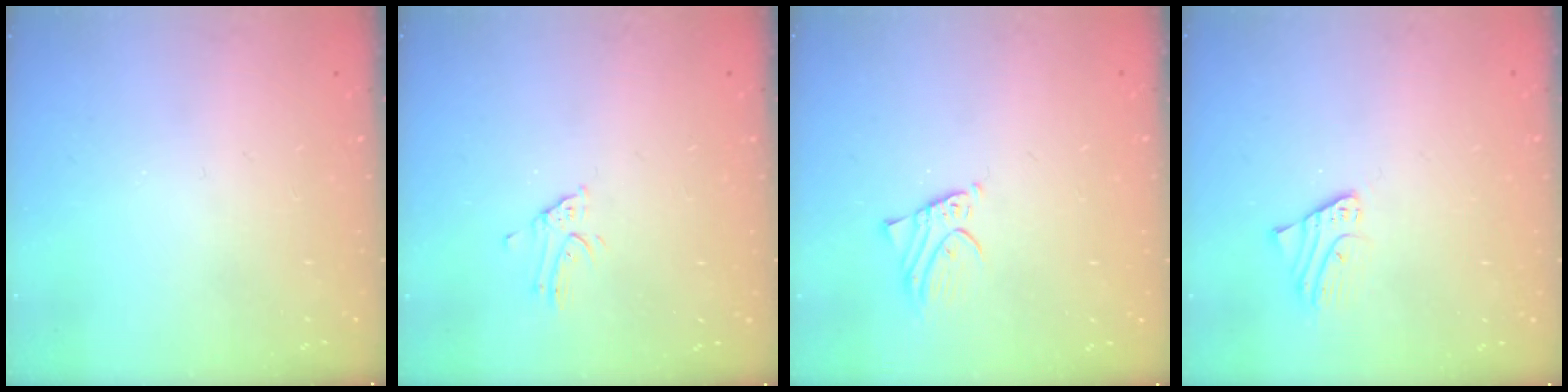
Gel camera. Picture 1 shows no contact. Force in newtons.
{"total": 2.8, "press": 2.8, "slide": 0.3}
{"total": 2.5, "press": 2.5, "slide": 0.1}
{"total": 2.0, "press": 2.0, "slide": 0.1}